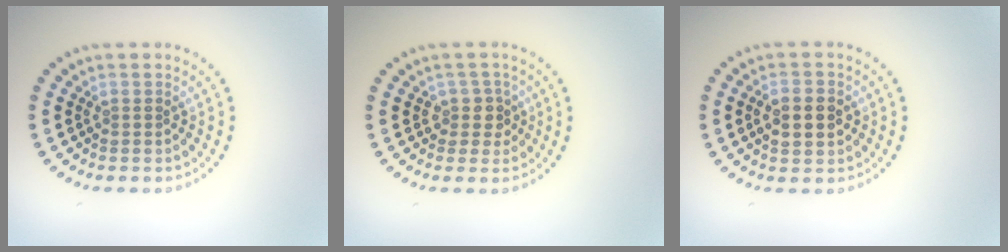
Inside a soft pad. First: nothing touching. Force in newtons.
{"total": 2.0, "press": 1.6, "slide": 1.3}
{"total": 3.9, "press": 3.9, "slide": 0.2}